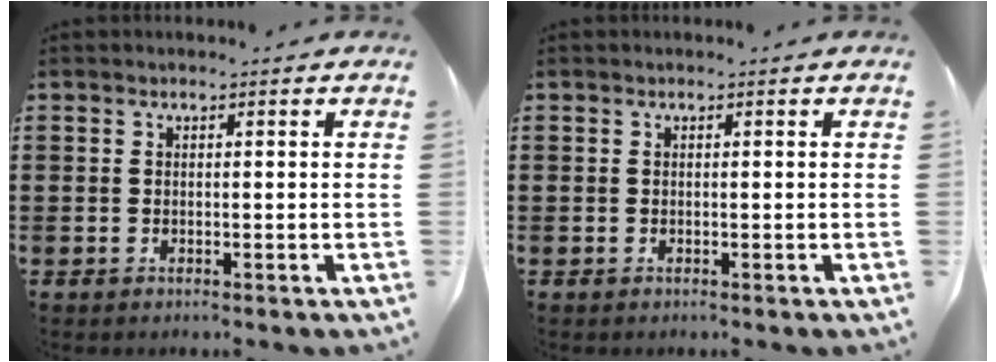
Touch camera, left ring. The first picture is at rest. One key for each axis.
{"total": 0.0}